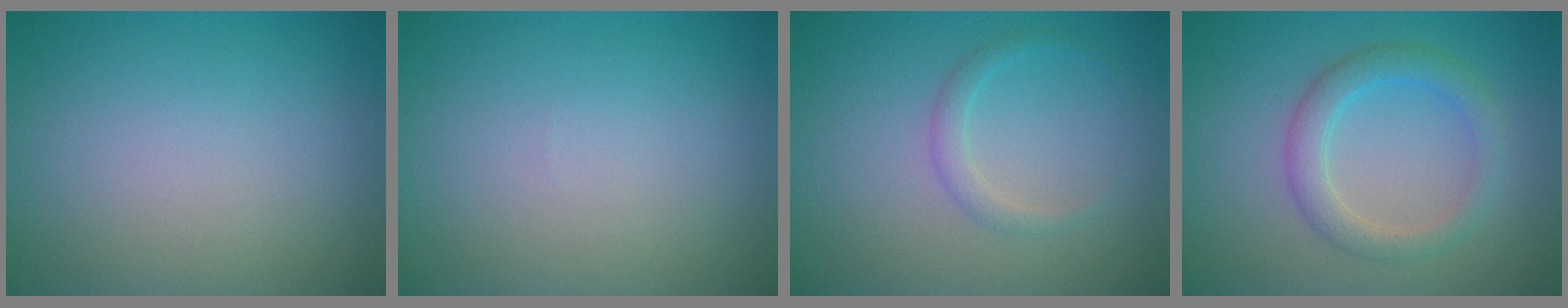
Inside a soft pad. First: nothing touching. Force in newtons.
{"total": 0.0}
{"total": 1.5, "press": 1.5, "slide": 0.1}
{"total": 3.1, "press": 3.1, "slide": 0.1}